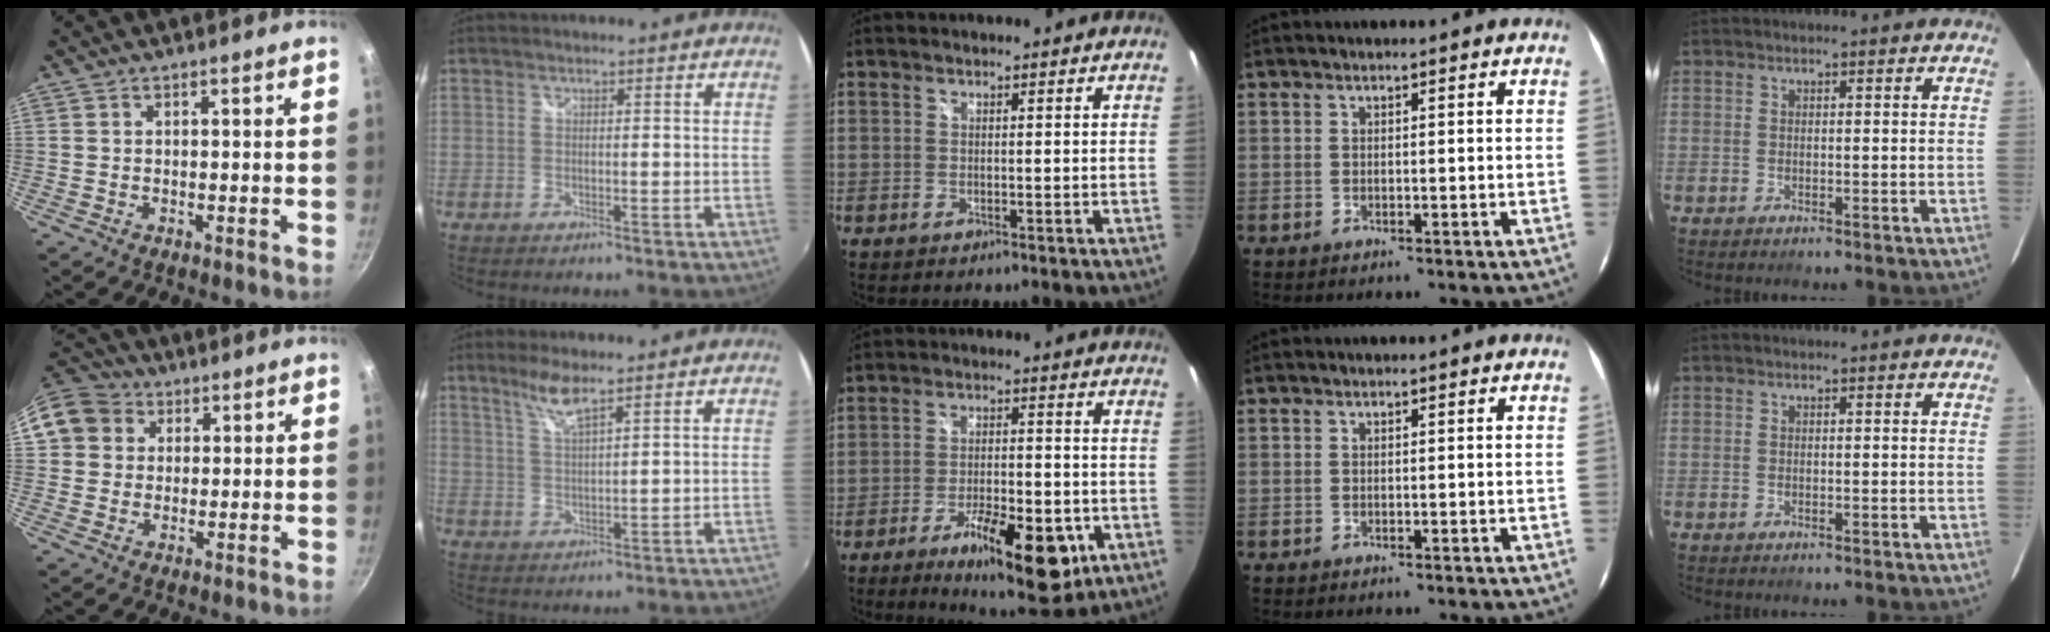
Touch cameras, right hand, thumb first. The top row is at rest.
{"thumb": {"total": 11.1, "force": [3.0, 9.8, 4.1], "torque": [-0.067, 0.026, 0.042]}, "index": {"total": 4.6, "force": [3.5, 0.2, 3.1], "torque": [-0.064, 0.000, 0.071]}, "middle": {"total": 14.8, "force": [-7.2, 4.6, 12.1], "torque": [-0.201, -0.022, -0.098]}}